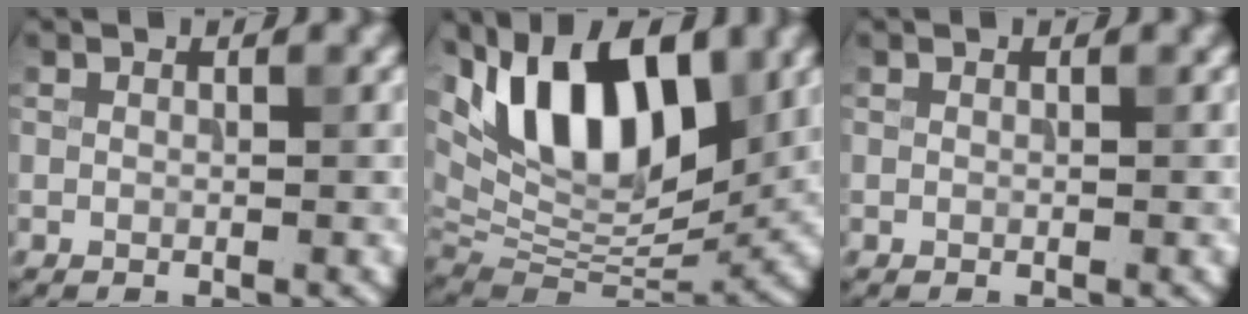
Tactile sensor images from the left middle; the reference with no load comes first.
{"total": 13.0, "force": [6.0, 6.3, 9.7], "torque": [-0.148, 0.018, 0.096]}
{"total": 0.0}